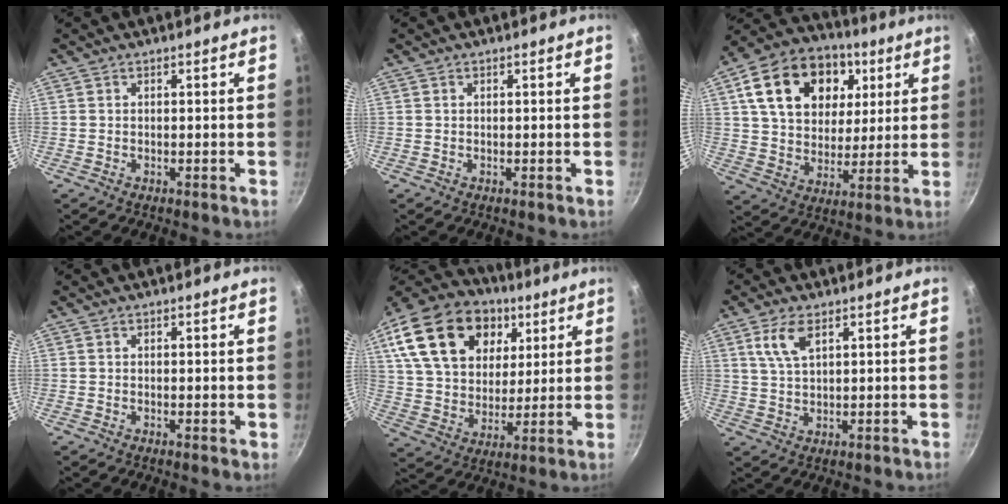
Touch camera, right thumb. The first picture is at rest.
{"total": 0.0}
{"total": 21.2, "force": [7.4, 15.3, 12.7], "torque": [-0.202, 0.003, 0.121]}
{"total": 0.6, "force": [0.1, 0.2, 0.5], "torque": [-0.006, -0.002, 0.000]}
{"total": 25.3, "force": [10.6, 17.4, 15.0], "torque": [-0.256, -0.008, 0.186]}
{"total": 5.9, "force": [2.8, 2.7, 4.5], "torque": [-0.087, -0.005, 0.058]}